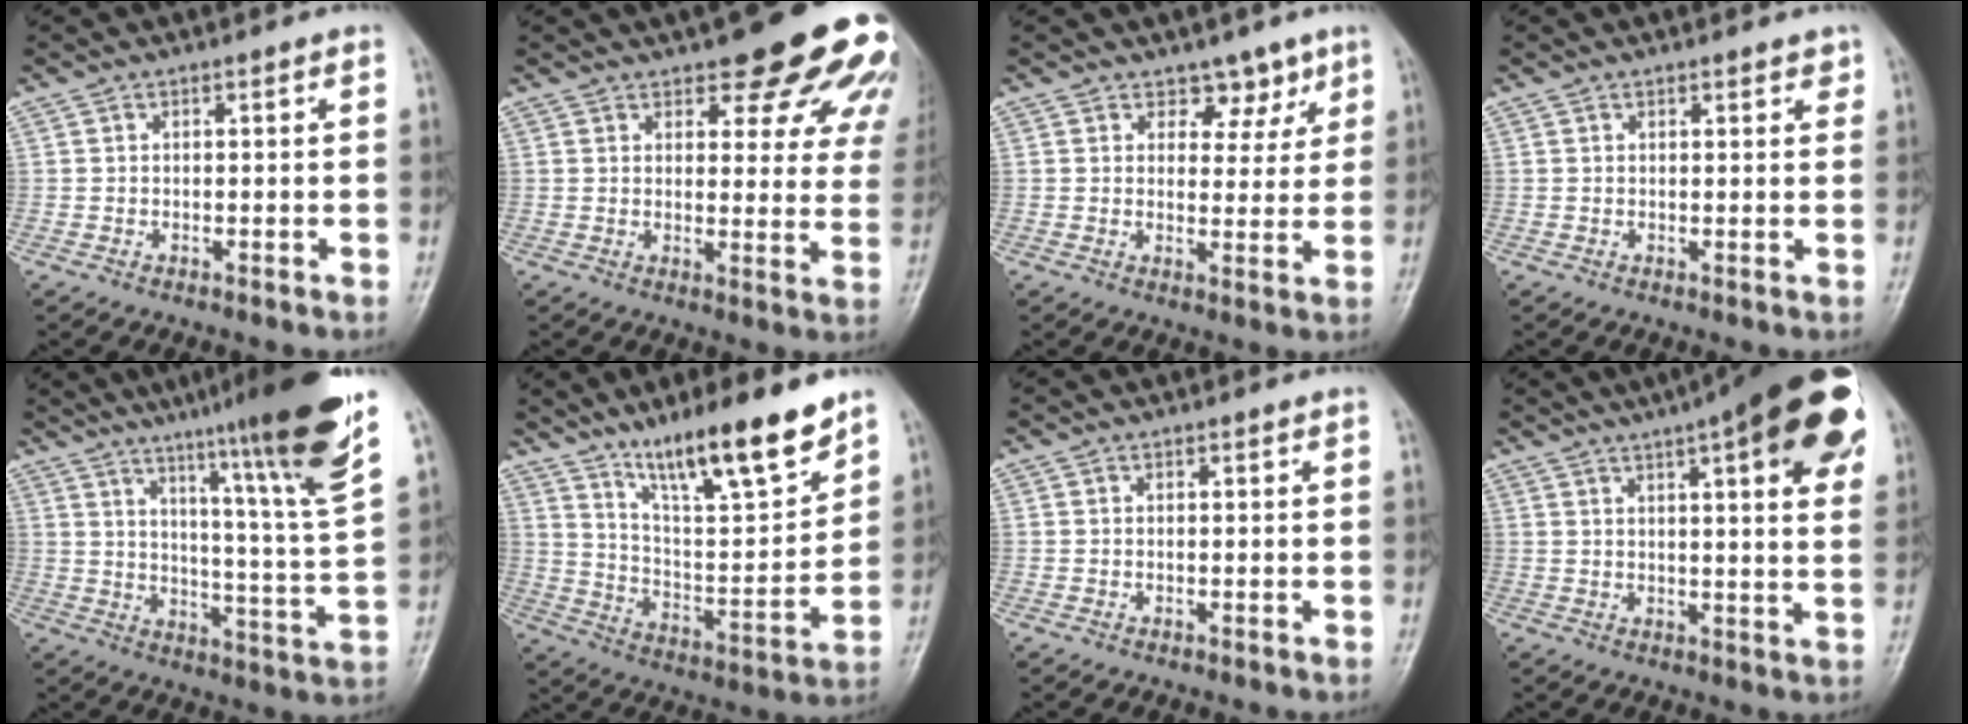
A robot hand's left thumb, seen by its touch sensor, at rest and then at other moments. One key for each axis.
{"total": 17.7, "fx": 11.7, "fy": 6.4, "fz": 11.6, "tx": -0.099, "ty": -0.050, "tz": 0.131}
{"total": 4.9, "fx": 3.4, "fy": 3.1, "fz": 1.7, "tx": 0.013, "ty": -0.021, "tz": 0.048}
{"total": 1.8, "fx": 1.3, "fy": 0.7, "fz": 0.9, "tx": -0.003, "ty": -0.005, "tz": 0.014}
{"total": 20.4, "fx": 13.9, "fy": 0.2, "fz": 15.0, "tx": -0.202, "ty": -0.076, "tz": 0.195}
{"total": 18.1, "fx": 13.0, "fy": 3.4, "fz": 12.1, "tx": -0.172, "ty": -0.078, "tz": 0.228}
{"total": 0.0}
{"total": 22.3, "fx": 11.0, "fy": 5.7, "fz": 18.6, "tx": -0.241, "ty": -0.004, "tz": 0.139}